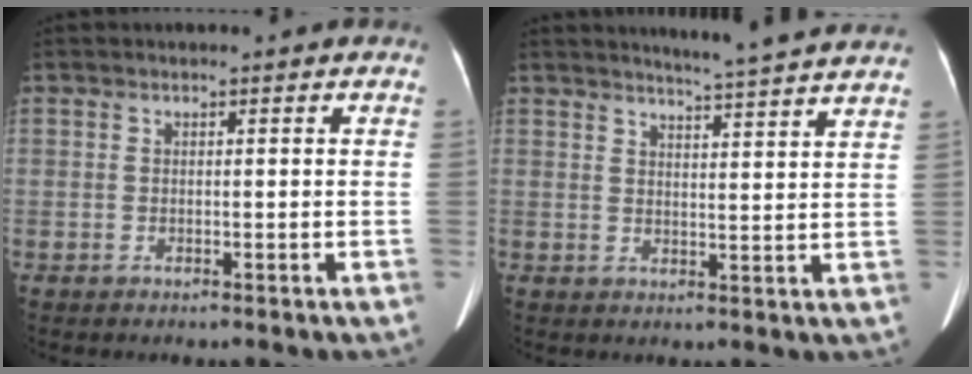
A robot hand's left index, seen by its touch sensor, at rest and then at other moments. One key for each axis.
{"total": 10.2, "fx": 9.6, "fy": -0.9, "fz": 3.3, "tx": -0.053, "ty": -0.007, "tz": 0.111}